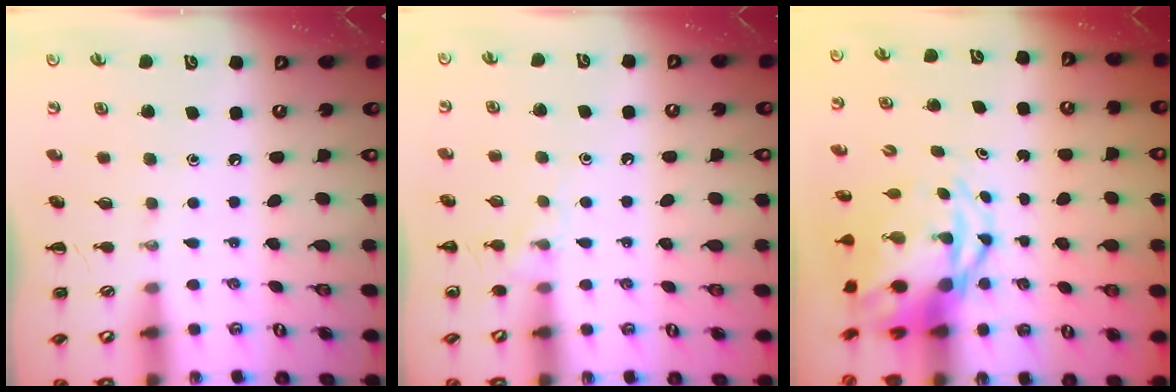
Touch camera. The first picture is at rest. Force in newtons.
{"total": 6.3, "press": 5.9, "slide": 2.3}
{"total": 7.4, "press": 7.1, "slide": 2.1}